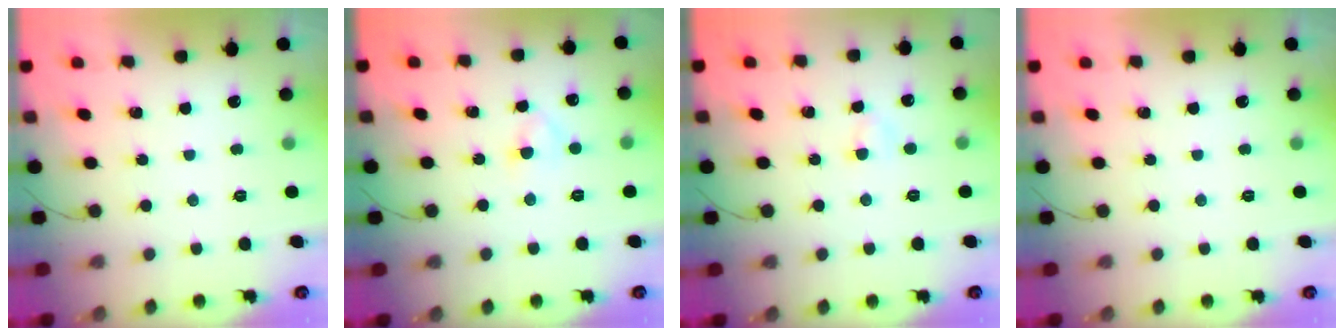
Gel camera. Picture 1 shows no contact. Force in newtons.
{"total": 2.8, "press": 2.5, "slide": 1.2}
{"total": 2.6, "press": 2.3, "slide": 1.0}
{"total": 0.0}